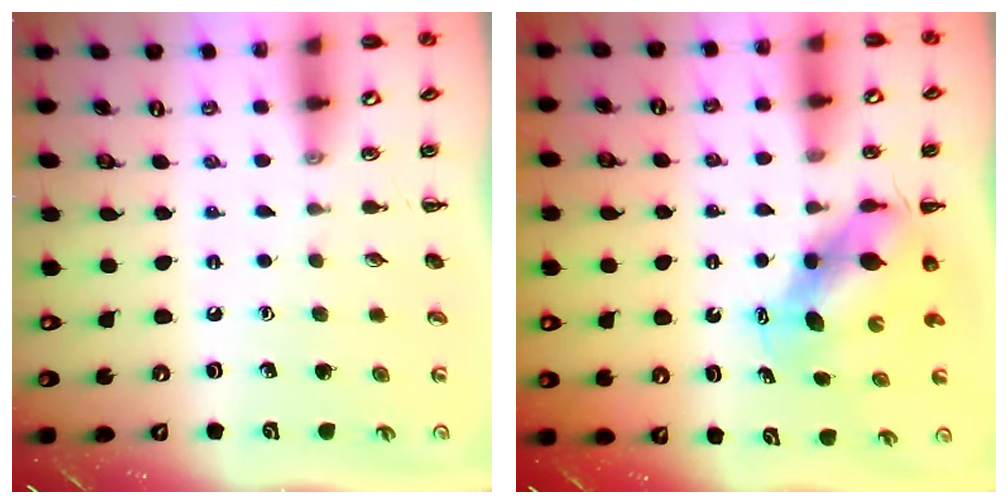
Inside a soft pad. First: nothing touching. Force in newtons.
{"total": 6.1, "press": 5.9, "slide": 1.7}